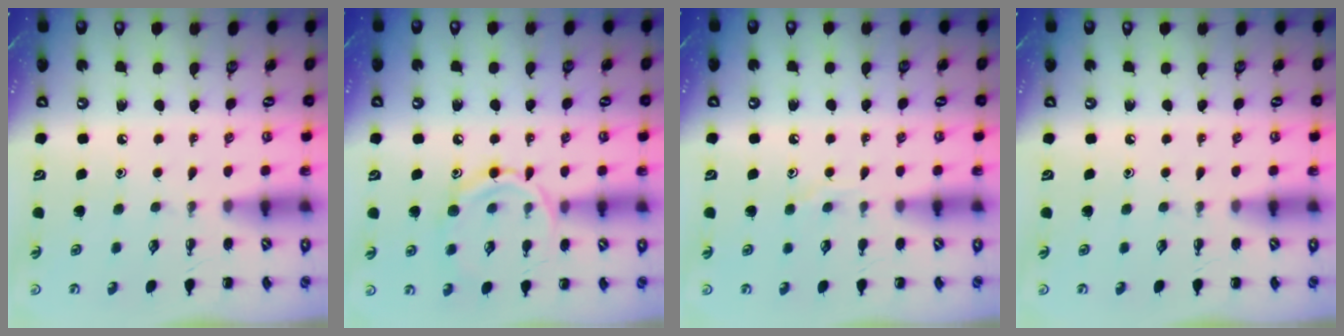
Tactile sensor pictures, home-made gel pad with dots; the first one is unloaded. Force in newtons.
{"total": 11.5, "press": 11.4, "slide": 0.9}
{"total": 5.7, "press": 5.6, "slide": 1.0}
{"total": 0.0}